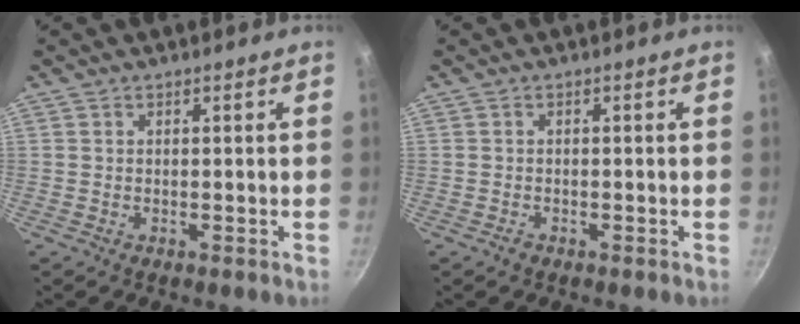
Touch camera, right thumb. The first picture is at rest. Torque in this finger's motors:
{"motor_torque": [-0.41, 0.10, -0.24, 0.10, 0.05]}